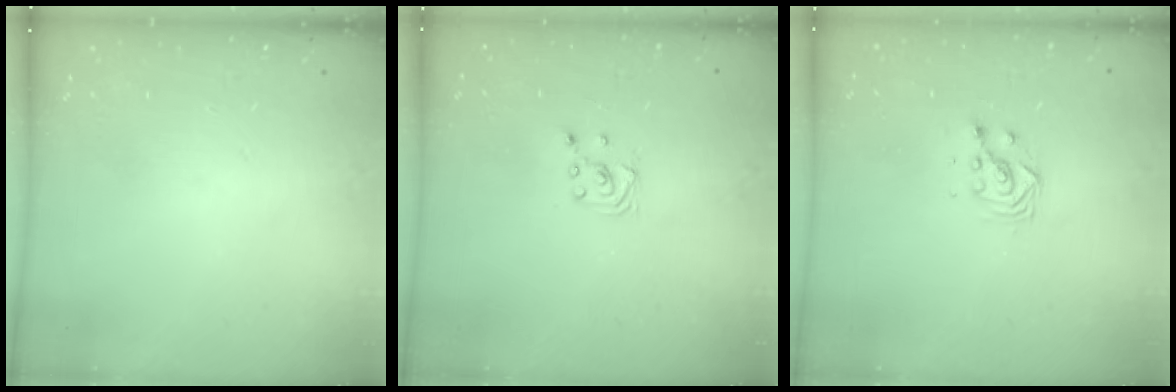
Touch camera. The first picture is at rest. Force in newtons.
{"total": 2.3, "press": 2.3, "slide": 0.2}
{"total": 3.4, "press": 3.4, "slide": 0.2}